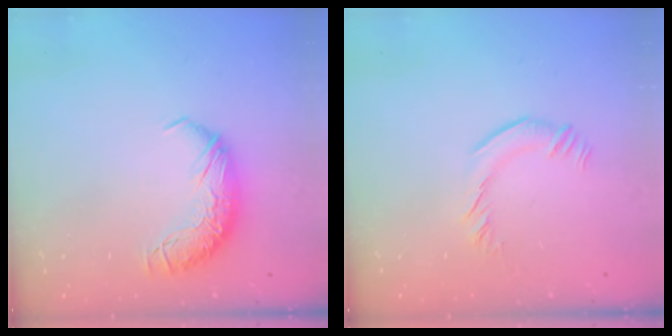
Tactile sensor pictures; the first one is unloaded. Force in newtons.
{"total": 2.5, "press": 2.3, "slide": 0.9}